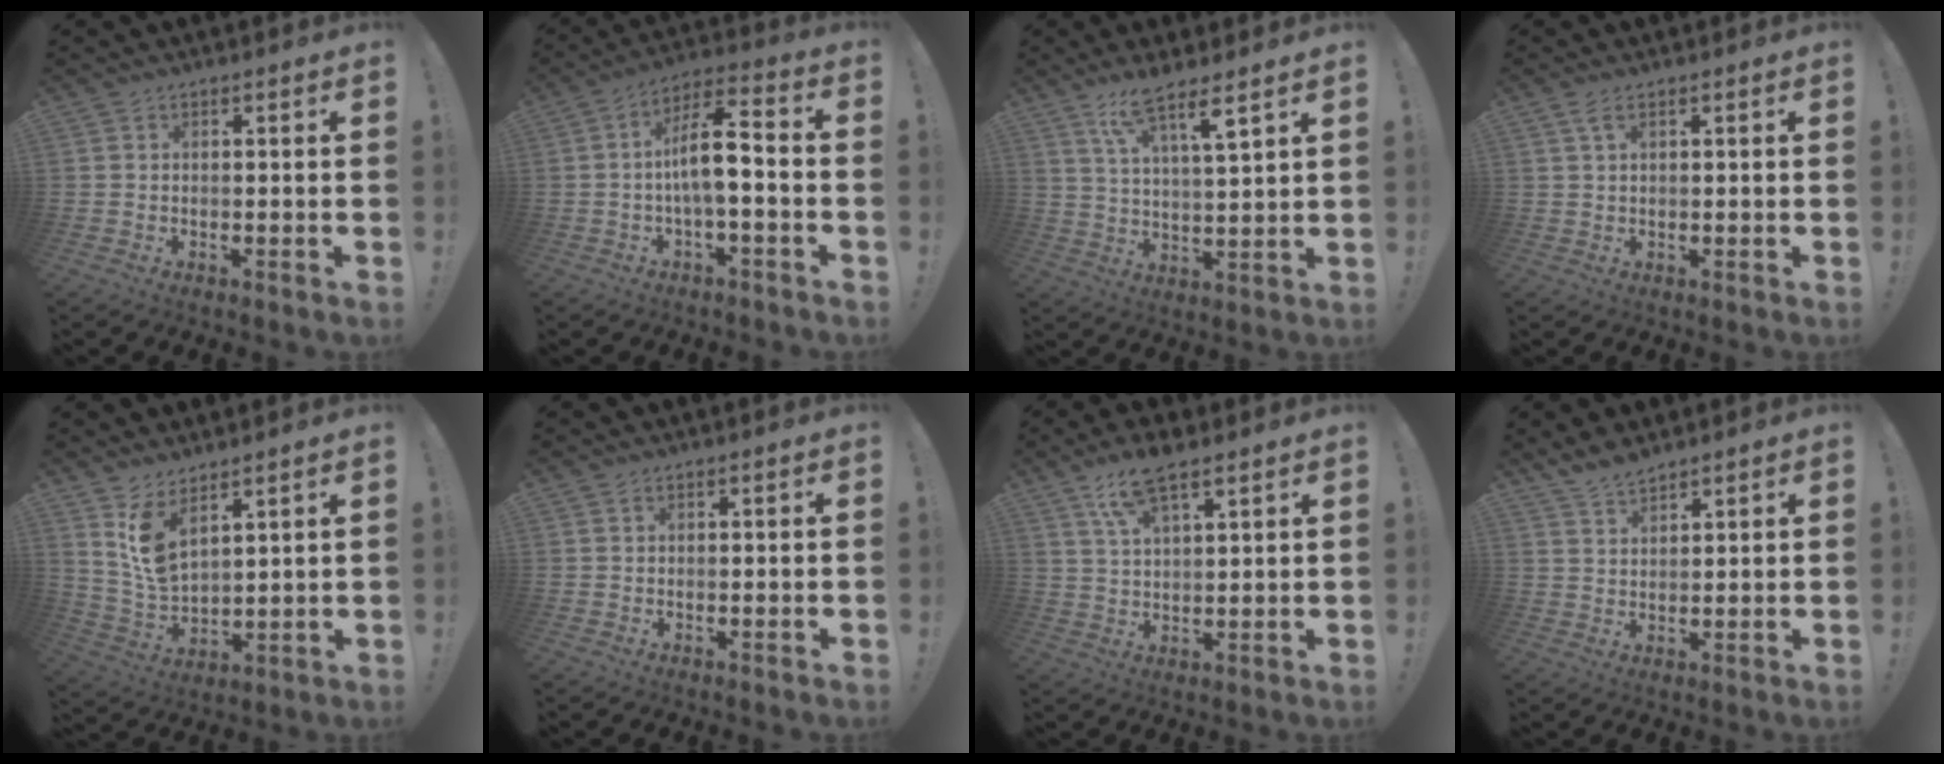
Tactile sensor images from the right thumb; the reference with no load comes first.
{"total": 11.7, "force": [-1.1, 3.9, 10.9], "torque": [-0.179, 0.007, -0.022]}
{"total": 9.2, "force": [6.8, 0.1, 6.3], "torque": [-0.108, -0.036, 0.109]}
{"total": 3.0, "force": [1.7, 1.2, 2.1], "torque": [-0.037, -0.004, 0.029]}
{"total": 9.2, "force": [6.7, 3.9, 4.9], "torque": [-0.091, -0.043, 0.133]}
{"total": 0.6, "force": [0.5, 0.2, 0.3], "torque": [-0.006, -0.001, 0.010]}
{"total": 9.5, "force": [6.3, 3.2, 6.4], "torque": [-0.119, -0.018, 0.116]}
{"total": 5.7, "force": [5.0, 1.8, 1.8], "torque": [-0.030, -0.028, 0.094]}